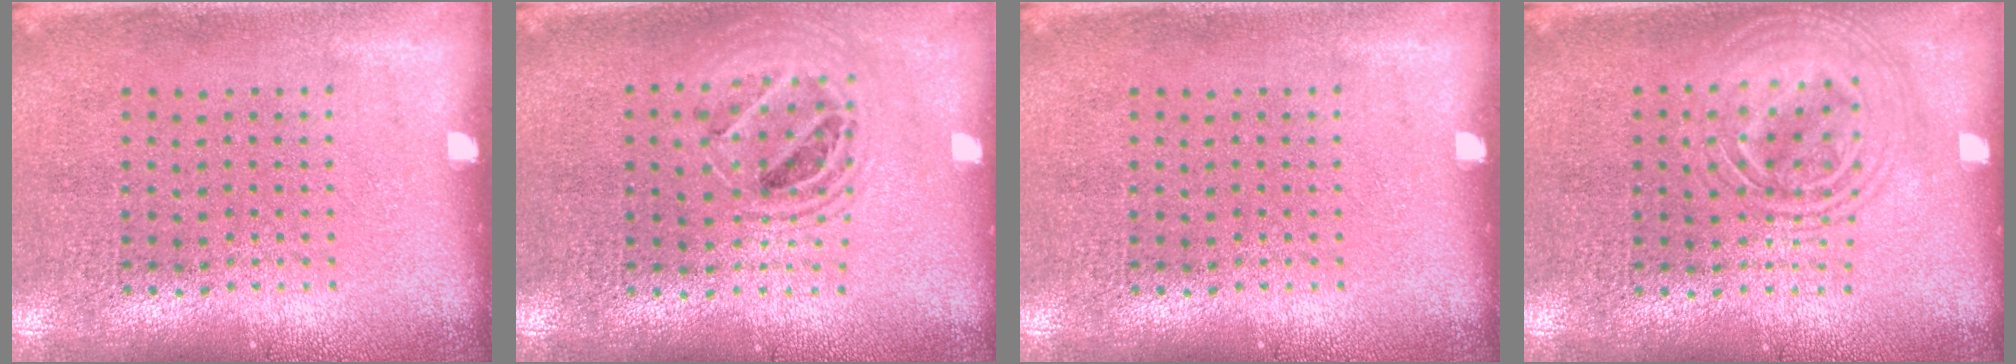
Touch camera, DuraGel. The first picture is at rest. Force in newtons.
{"total": 1.5, "press": 1.3, "slide": 0.7}
{"total": 0.0}
{"total": 1.7, "press": 1.7, "slide": 0.3}